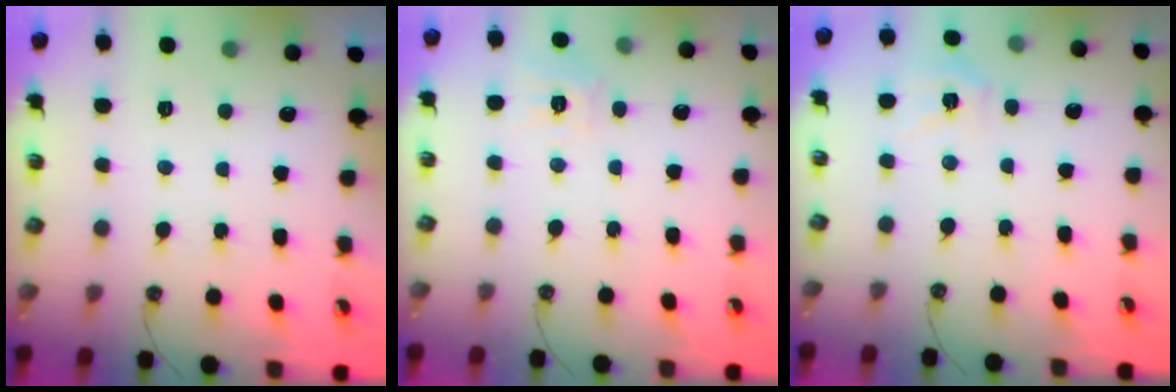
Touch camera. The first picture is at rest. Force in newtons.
{"total": 8.5, "press": 8.5, "slide": 0.8}
{"total": 7.8, "press": 7.8, "slide": 0.9}